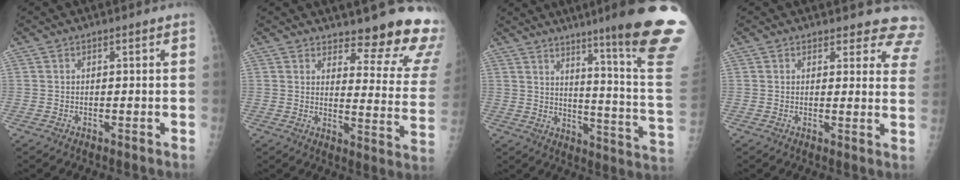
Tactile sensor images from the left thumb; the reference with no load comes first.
{"total": 17.0, "force": [14.3, 4.5, 8.1], "torque": [-0.055, -0.126, 0.159]}
{"total": 23.0, "force": [15.6, -0.5, 16.9], "torque": [-0.201, -0.118, 0.208]}
{"total": 10.0, "force": [9.2, 3.6, 1.0], "torque": [0.047, -0.055, 0.065]}